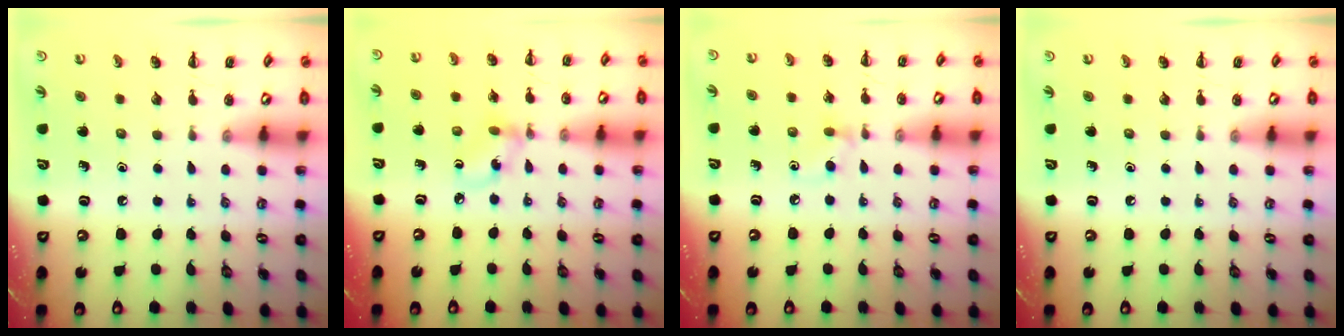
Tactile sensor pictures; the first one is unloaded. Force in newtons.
{"total": 4.0, "press": 3.9, "slide": 0.7}
{"total": 5.2, "press": 5.0, "slide": 1.4}
{"total": 0.0}